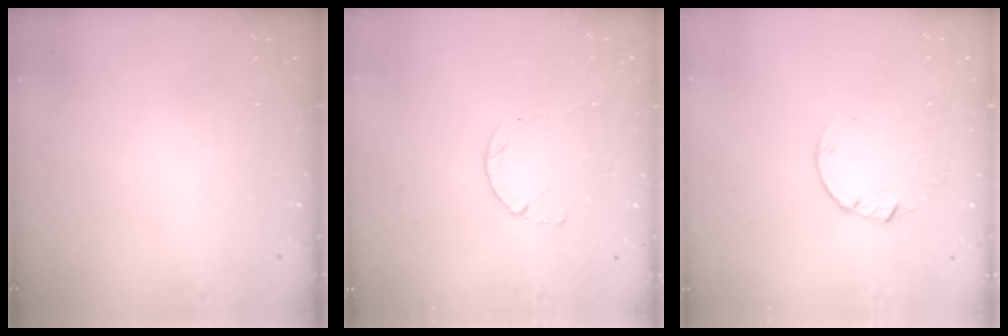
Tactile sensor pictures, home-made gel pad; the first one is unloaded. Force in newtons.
{"total": 0.0}
{"total": 3.5, "press": 3.5, "slide": 0.4}